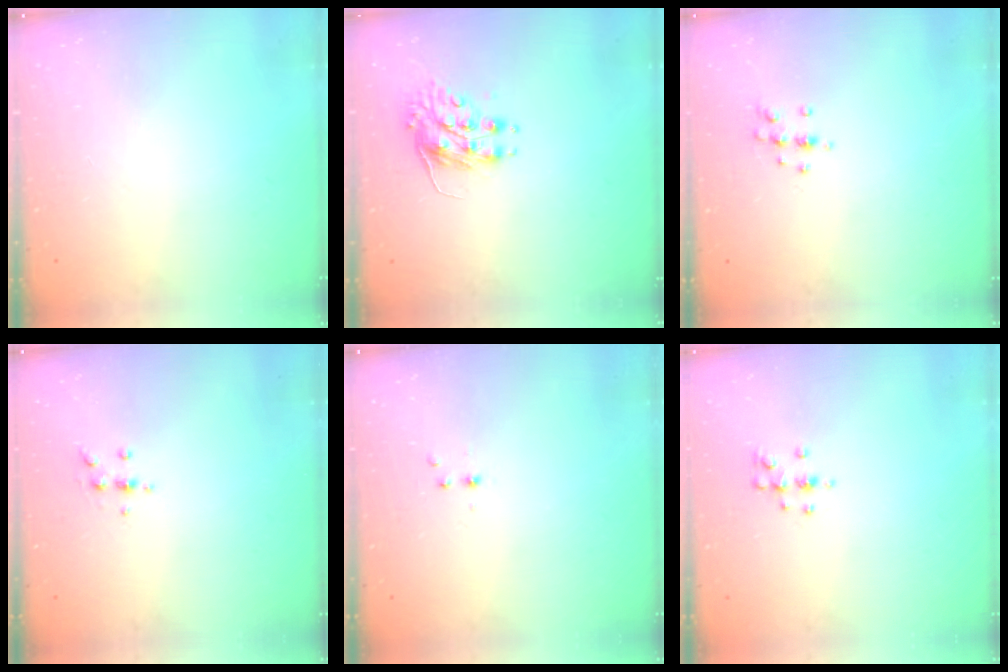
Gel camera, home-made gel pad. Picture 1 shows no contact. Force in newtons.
{"total": 8.0, "press": 8.0, "slide": 0.2}
{"total": 6.9, "press": 6.8, "slide": 1.2}
{"total": 3.6, "press": 3.5, "slide": 0.9}
{"total": 2.2, "press": 1.9, "slide": 1.0}
{"total": 5.5, "press": 5.2, "slide": 1.6}